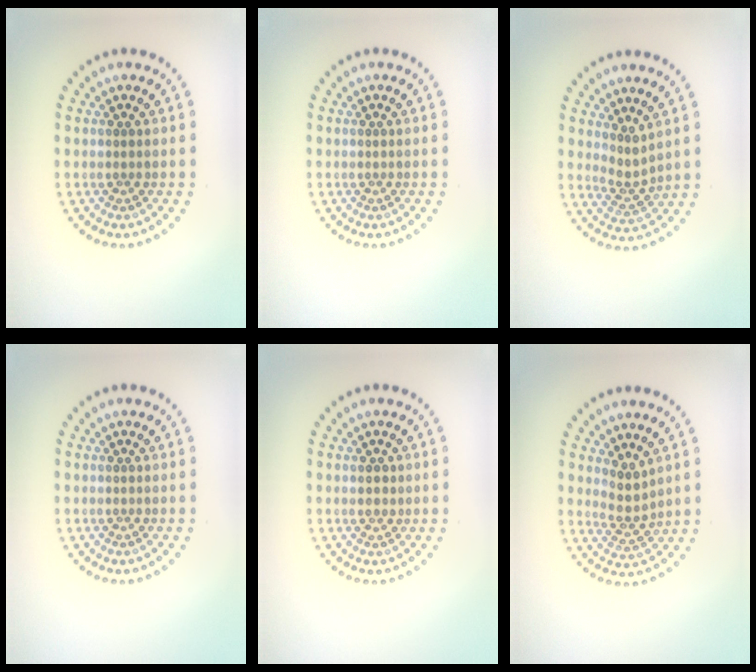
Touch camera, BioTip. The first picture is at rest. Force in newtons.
{"total": 0.0}
{"total": 2.0, "press": 1.3, "slide": 1.5}
{"total": 0.0}
{"total": 1.3, "press": 1.2, "slide": 0.3}
{"total": 2.2, "press": 1.7, "slide": 1.4}